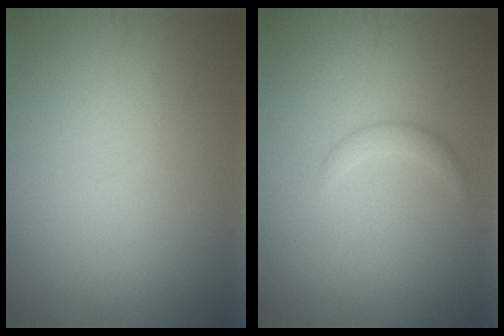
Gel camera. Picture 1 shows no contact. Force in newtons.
{"total": 1.2, "press": 1.1, "slide": 0.2}